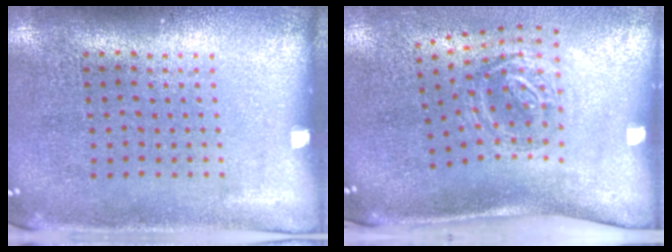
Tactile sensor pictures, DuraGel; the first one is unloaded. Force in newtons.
{"total": 1.9, "press": 1.2, "slide": 1.4}